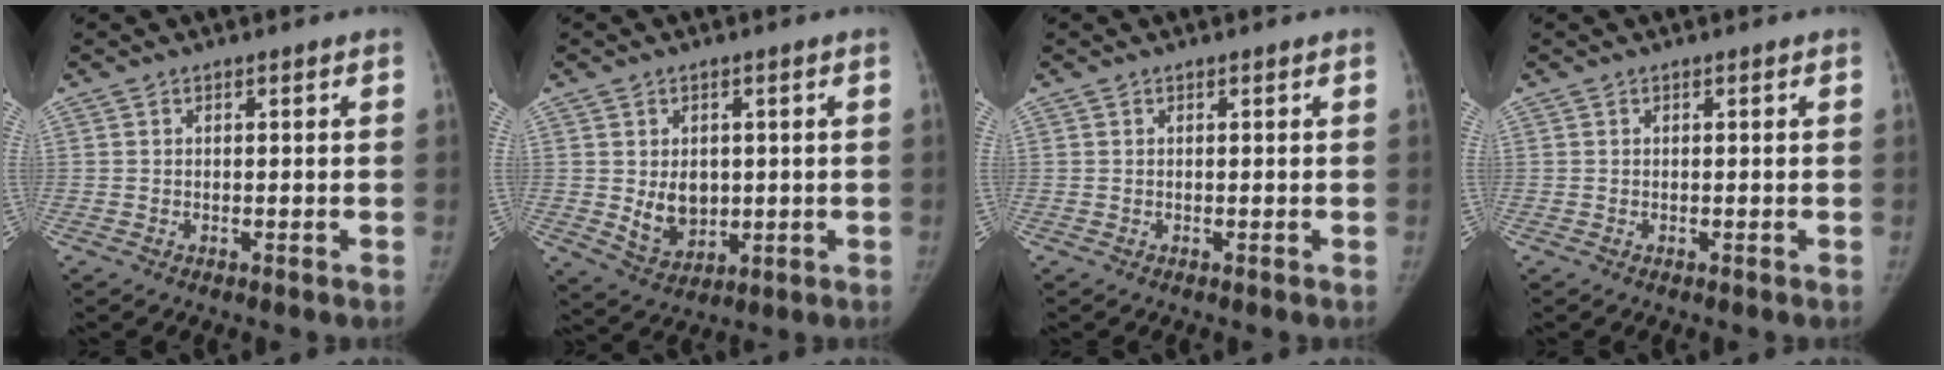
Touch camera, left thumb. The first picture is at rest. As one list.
[{"total": 7.0, "force": [0.2, 5.4, 4.4], "torque": [-0.046, -0.012, 0.021]}, {"total": 0.0}, {"total": 0.0}]